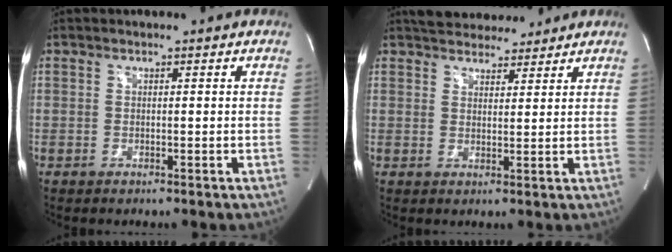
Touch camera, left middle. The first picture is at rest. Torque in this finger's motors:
{"motor_torque": [-0.16, -0.37, -0.04, 0.00]}